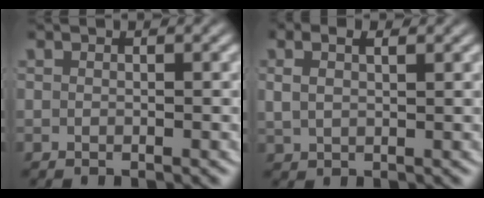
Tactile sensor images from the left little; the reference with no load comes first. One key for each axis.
{"total": 2.3, "fx": 1.0, "fy": 1.3, "fz": 1.6, "tx": -0.036, "ty": -0.002, "tz": 0.024}